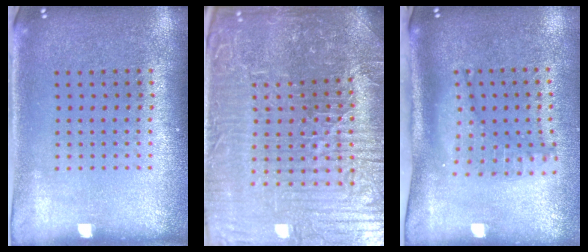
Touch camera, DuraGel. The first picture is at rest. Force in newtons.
{"total": 6.3, "press": 5.8, "slide": 2.2}
{"total": 1.4, "press": 1.3, "slide": 0.6}